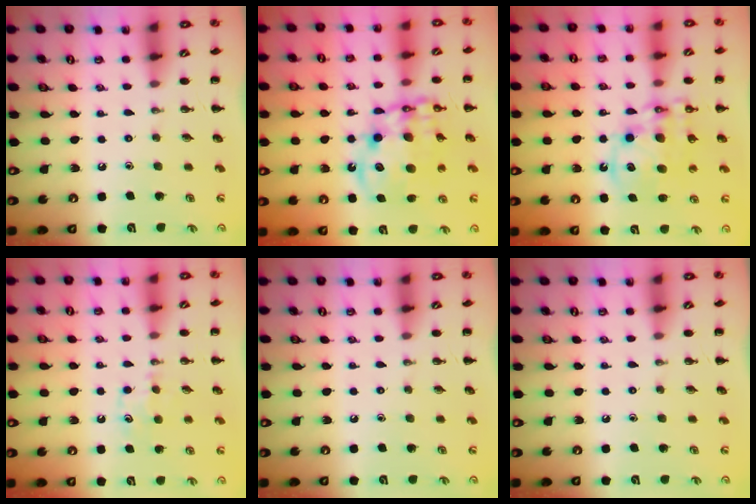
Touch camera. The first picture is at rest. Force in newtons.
{"total": 14.2, "press": 13.8, "slide": 3.4}
{"total": 13.3, "press": 12.9, "slide": 3.2}
{"total": 5.6, "press": 5.3, "slide": 1.7}
{"total": 0.0}
{"total": 0.0}